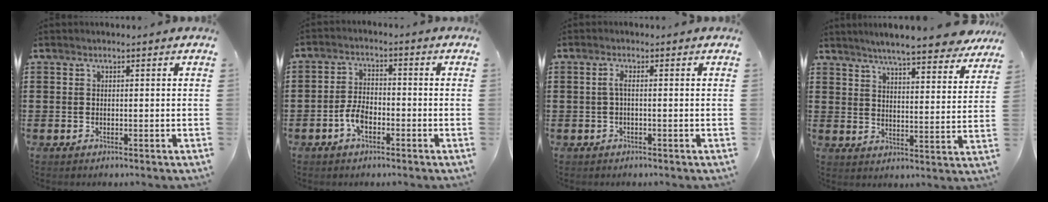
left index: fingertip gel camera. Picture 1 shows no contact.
{"total": 4.3, "force": [-2.0, 2.2, 3.1], "torque": [-0.082, -0.003, -0.045]}
{"total": 1.4, "force": [-0.3, 0.2, 1.4], "torque": [-0.028, 0.002, -0.007]}
{"total": 6.6, "force": [6.1, -0.4, 2.5], "torque": [-0.072, -0.028, 0.104]}